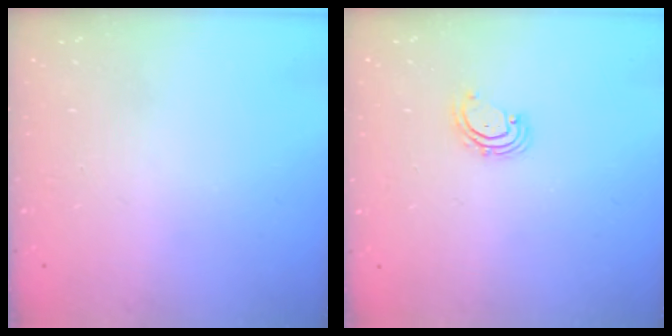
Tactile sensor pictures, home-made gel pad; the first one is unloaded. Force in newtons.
{"total": 2.8, "press": 2.8, "slide": 0.2}